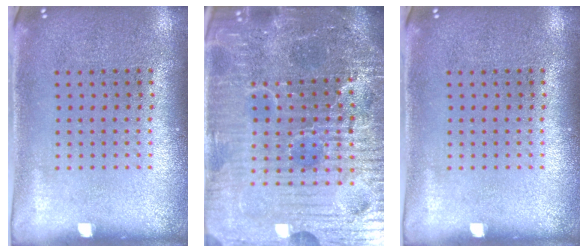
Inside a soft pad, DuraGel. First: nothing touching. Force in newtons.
{"total": 7.3, "press": 6.5, "slide": 3.2}
{"total": 0.0}